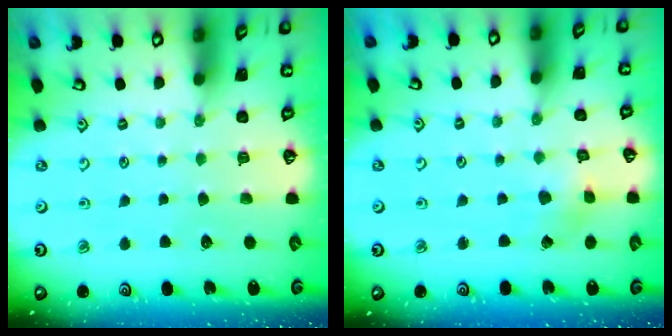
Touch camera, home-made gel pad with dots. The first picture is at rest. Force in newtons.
{"total": 2.1, "press": 2.1, "slide": 0.3}